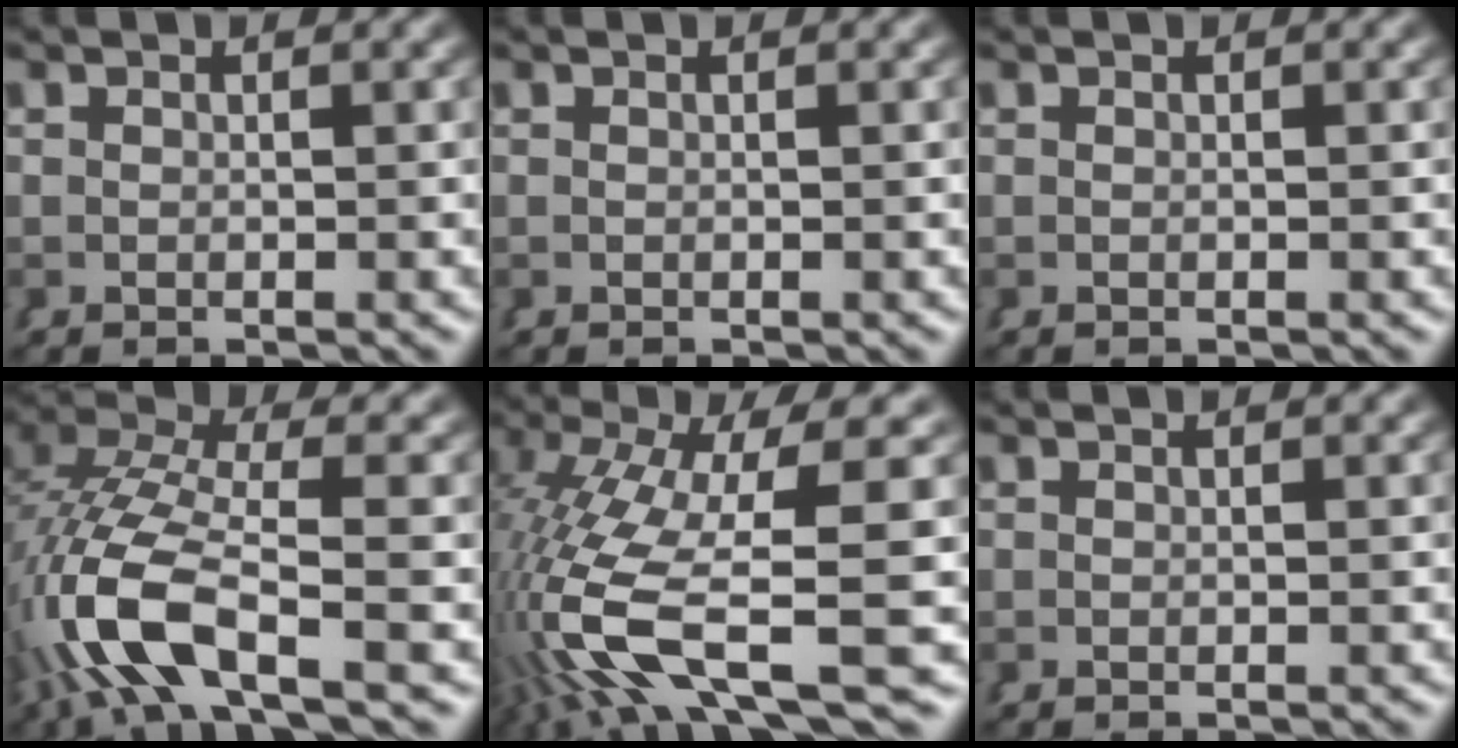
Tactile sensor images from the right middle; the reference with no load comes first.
{"total": 0.0}
{"total": 0.0}
{"total": 7.7, "force": [-1.1, 4.0, 6.5], "torque": [-0.171, -0.018, -0.012]}
{"total": 10.2, "force": [-2.6, 3.6, 9.2], "torque": [-0.192, -0.033, -0.016]}
{"total": 0.0}